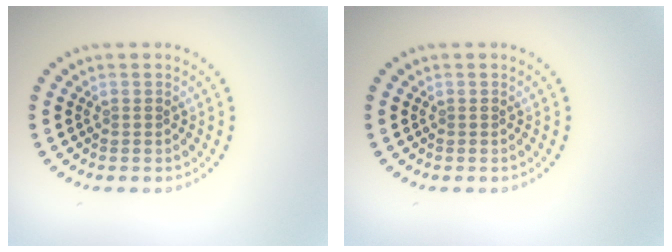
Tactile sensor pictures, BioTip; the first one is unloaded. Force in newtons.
{"total": 0.0}